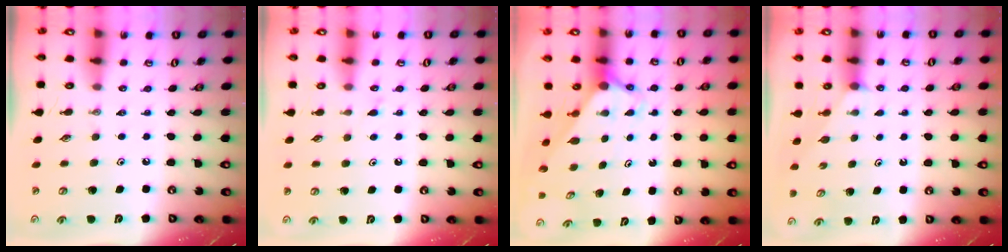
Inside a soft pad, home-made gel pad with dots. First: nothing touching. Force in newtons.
{"total": 6.0, "press": 6.0, "slide": 0.5}
{"total": 2.7, "press": 2.7, "slide": 0.0}
{"total": 1.8, "press": 1.8, "slide": 0.2}